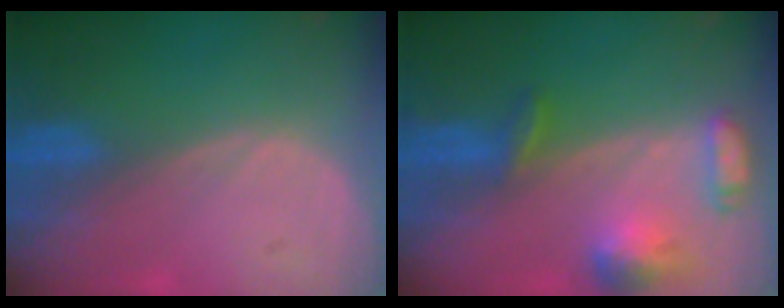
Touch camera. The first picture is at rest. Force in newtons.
{"total": 6.7, "press": 6.4, "slide": 2.0}